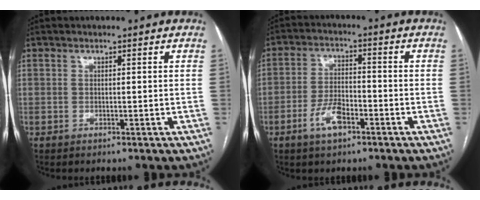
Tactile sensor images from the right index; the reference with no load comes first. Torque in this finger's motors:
{"motor_torque": [-0.01, -0.25, 0.00, 0.02]}